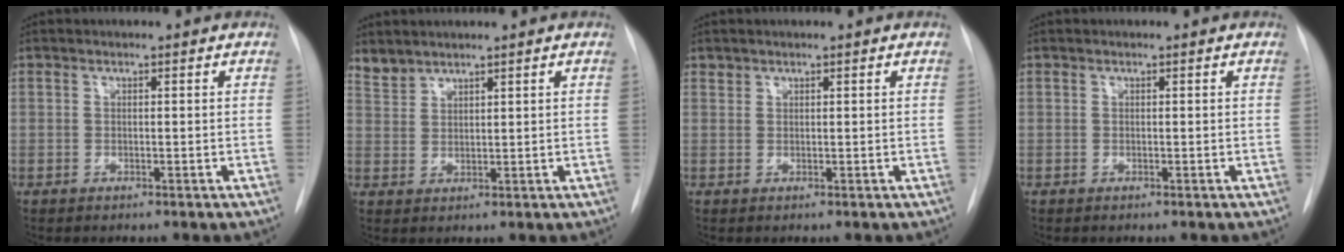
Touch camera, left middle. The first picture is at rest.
{"total": 2.7, "force": [2.7, 0.6, 0.0], "torque": [-0.001, 0.009, 0.057]}
{"total": 0.7, "force": [0.6, 0.3, -0.1], "torque": [0.001, 0.003, 0.010]}
{"total": 0.0}